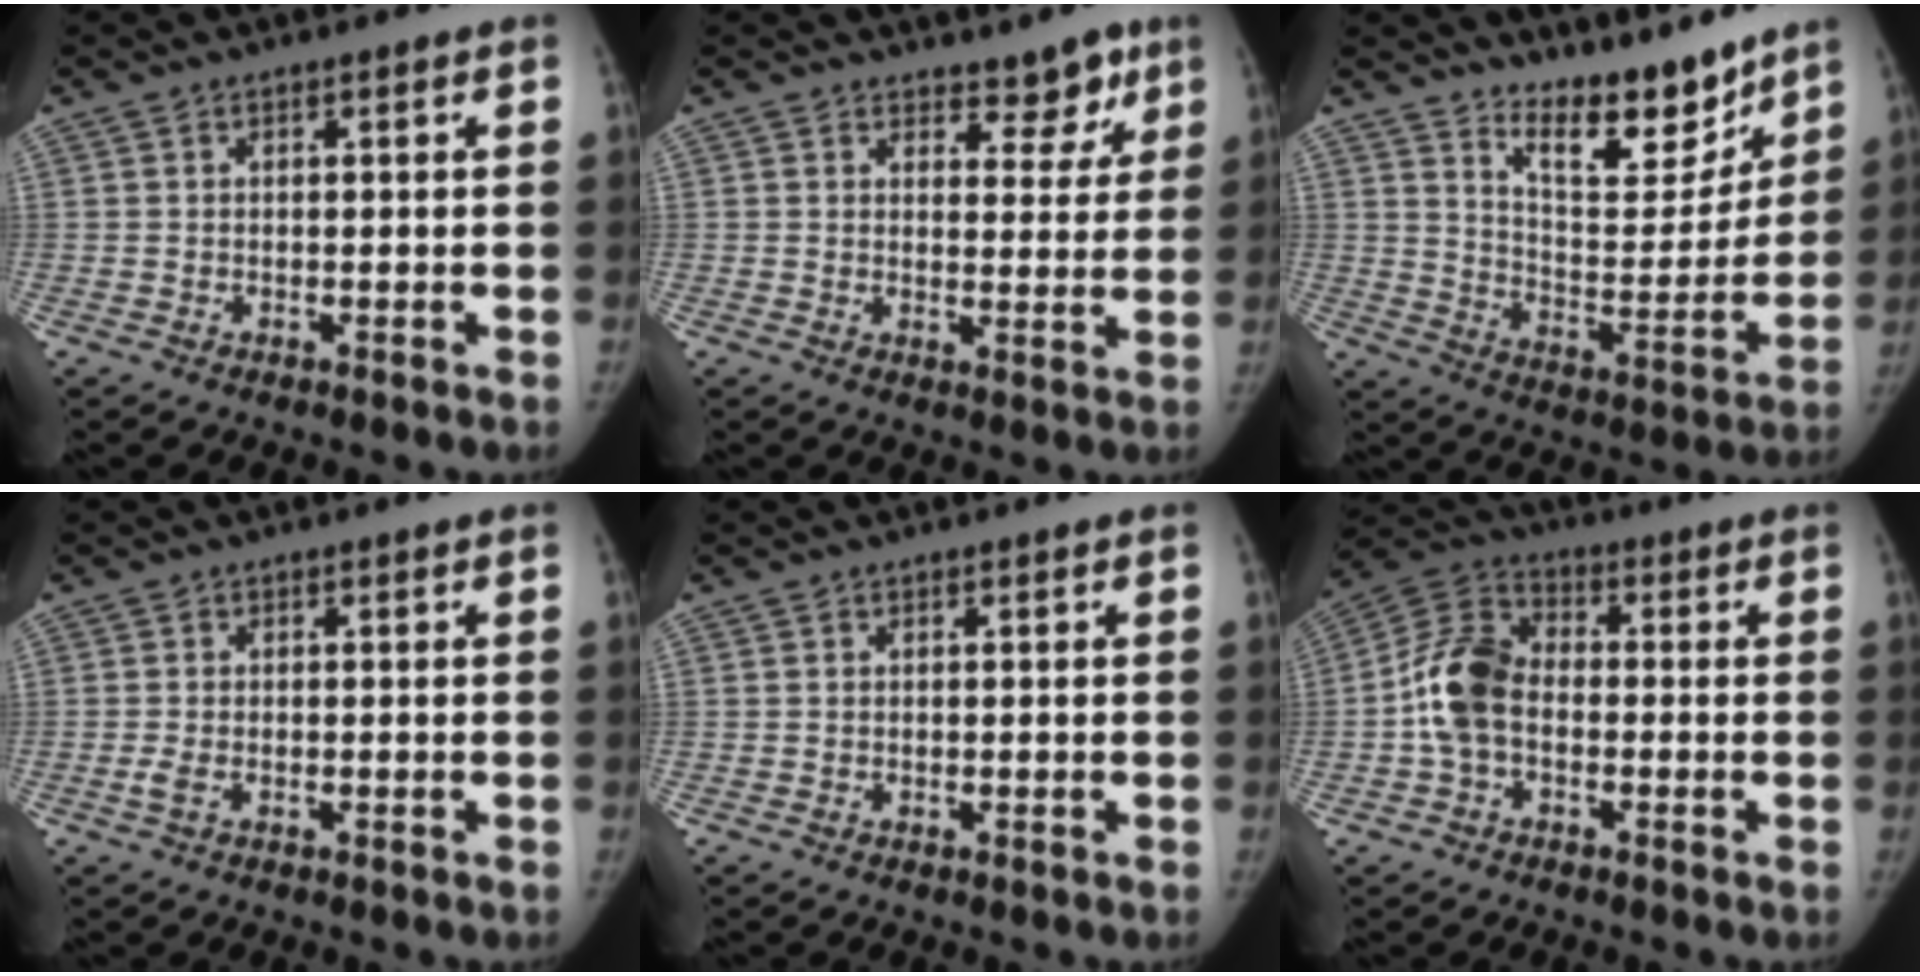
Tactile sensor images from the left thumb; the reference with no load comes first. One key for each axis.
{"total": 5.4, "fx": 4.1, "fy": 3.0, "fz": 1.9, "tx": 0.015, "ty": -0.025, "tz": 0.055}
{"total": 13.4, "fx": 11.2, "fy": 4.4, "fz": 5.9, "tx": -0.053, "ty": -0.095, "tz": 0.192}
{"total": 1.6, "fx": -0.6, "fy": 0.7, "fz": 1.3, "tx": -0.034, "ty": -0.002, "tz": -0.013}
{"total": 0.0}
{"total": 10.0, "fx": -1.5, "fy": 6.7, "fz": 7.2, "tx": -0.140, "ty": 0.031, "tz": -0.043}